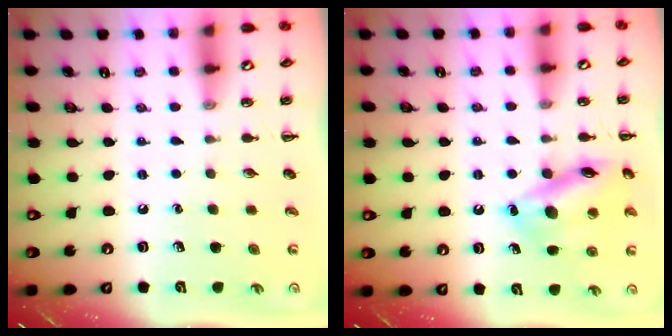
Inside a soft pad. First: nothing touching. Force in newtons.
{"total": 15.4, "press": 15.3, "slide": 1.5}